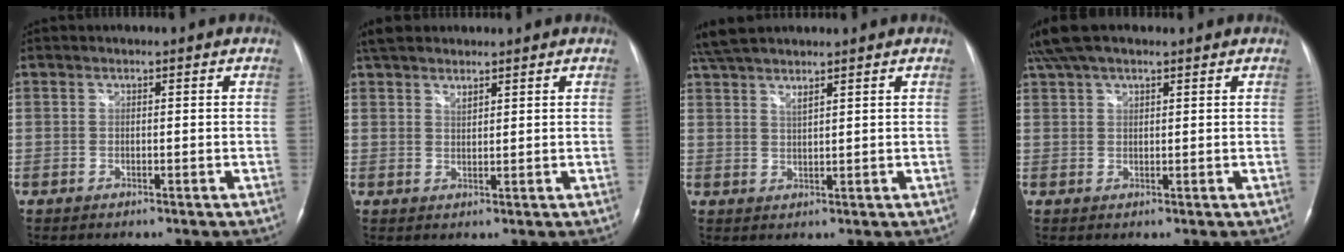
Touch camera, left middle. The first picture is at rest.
{"total": 5.1, "force": [4.3, 1.9, 2.1], "torque": [-0.042, 0.010, 0.079]}
{"total": 7.4, "force": [6.4, 0.5, 3.8], "torque": [-0.075, 0.024, 0.117]}
{"total": 6.9, "force": [5.3, 2.2, 4.0], "torque": [-0.081, 0.036, 0.100]}